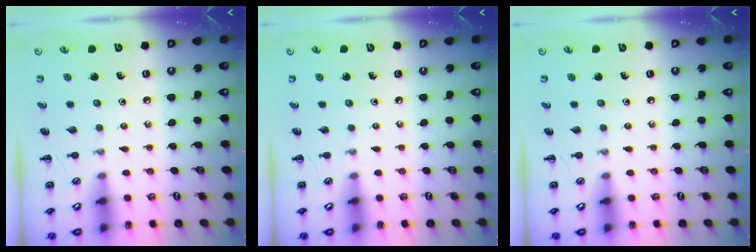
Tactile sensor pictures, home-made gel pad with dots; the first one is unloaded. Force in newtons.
{"total": 0.0}
{"total": 0.0}